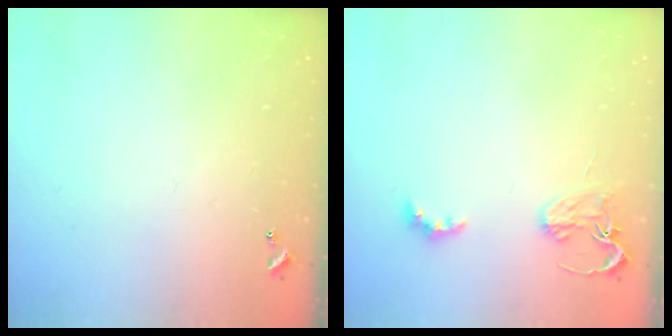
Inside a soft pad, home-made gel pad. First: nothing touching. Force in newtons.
{"total": 2.9, "press": 2.8, "slide": 0.6}